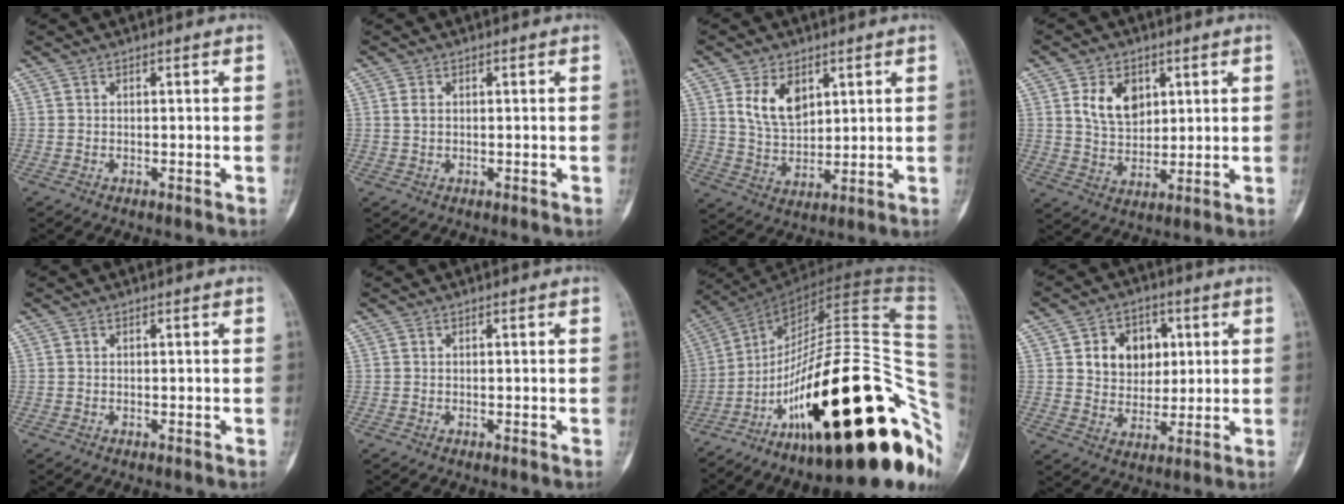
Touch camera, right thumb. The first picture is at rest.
{"total": 1.7, "force": [0.3, 1.1, 1.2], "torque": [-0.024, 0.001, 0.008]}
{"total": 8.6, "force": [3.7, 5.3, 5.6], "torque": [-0.082, -0.022, 0.078]}
{"total": 8.8, "force": [3.2, 6.1, 5.5], "torque": [-0.070, -0.019, 0.064]}
{"total": 0.0}
{"total": 0.0}
{"total": 41.4, "force": [-12.9, 14.0, 36.8], "torque": [-0.458, 0.087, -0.197]}
{"total": 10.5, "force": [2.8, 8.3, 5.8], "torque": [-0.042, -0.007, 0.050]}